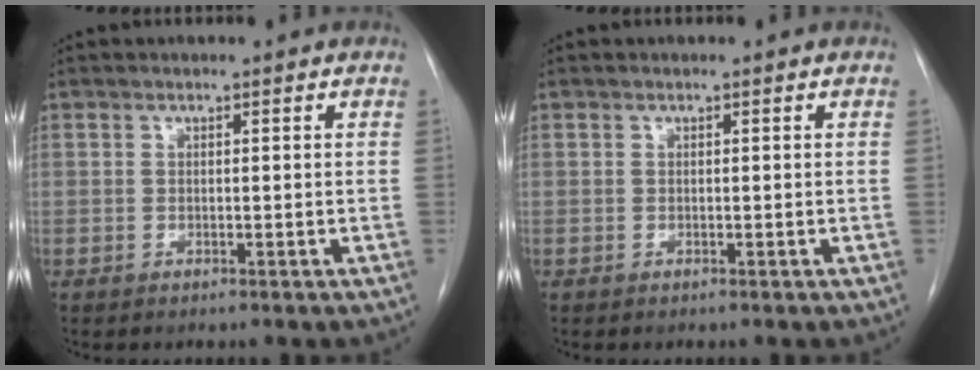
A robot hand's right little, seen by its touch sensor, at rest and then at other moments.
{"total": 0.0}